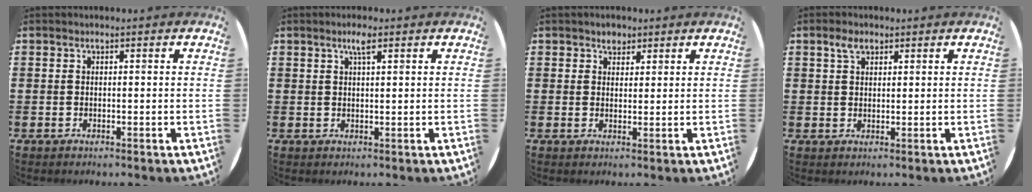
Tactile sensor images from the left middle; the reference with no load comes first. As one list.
[{"total": 2.3, "force": [1.5, 0.4, 1.8], "torque": [-0.036, 0.005, 0.024]}, {"total": 1.7, "force": [1.5, 0.9, 0.2], "torque": [0.011, -0.005, 0.026]}, {"total": 2.4, "force": [1.6, 1.4, 1.1], "torque": [-0.016, 0.001, 0.029]}]